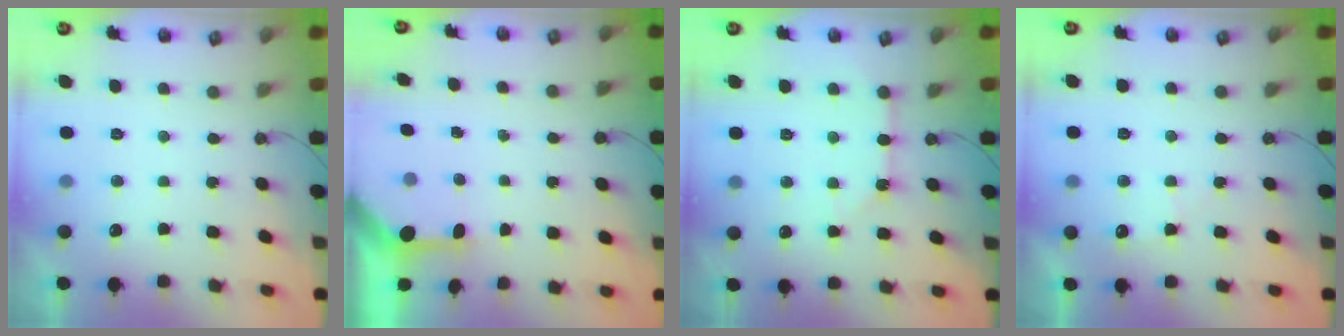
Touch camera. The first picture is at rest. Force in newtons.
{"total": 3.2, "press": 3.2, "slide": 0.2}
{"total": 2.9, "press": 2.9, "slide": 0.5}
{"total": 4.6, "press": 4.5, "slide": 0.5}